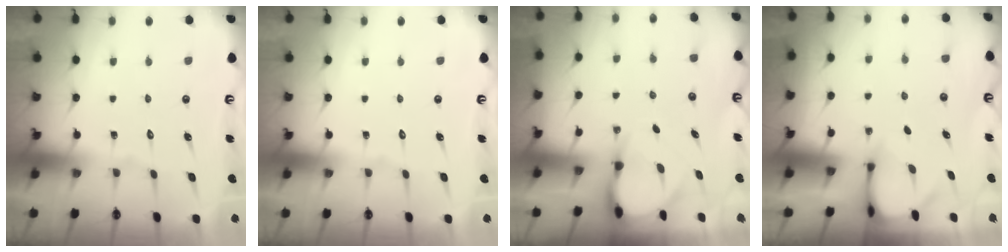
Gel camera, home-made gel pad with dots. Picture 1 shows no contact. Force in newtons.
{"total": 0.0}
{"total": 3.9, "press": 3.9, "slide": 0.5}
{"total": 3.2, "press": 3.2, "slide": 0.3}